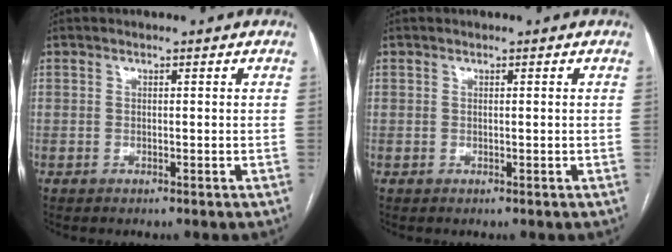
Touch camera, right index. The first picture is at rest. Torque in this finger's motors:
{"motor_torque": [-1.92, -0.22, -1.05, -0.21]}